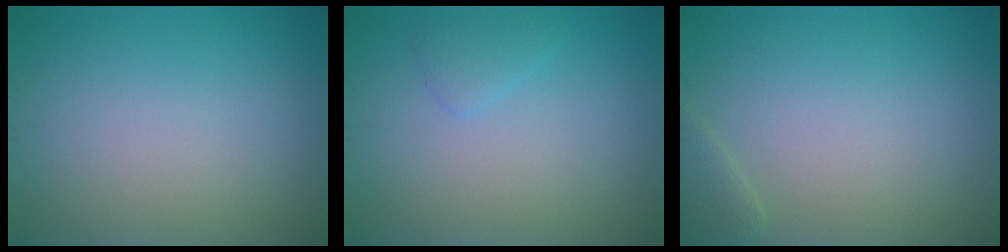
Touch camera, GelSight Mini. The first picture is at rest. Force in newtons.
{"total": 1.1, "press": 1.1, "slide": 0.1}
{"total": 1.3, "press": 1.3, "slide": 0.0}